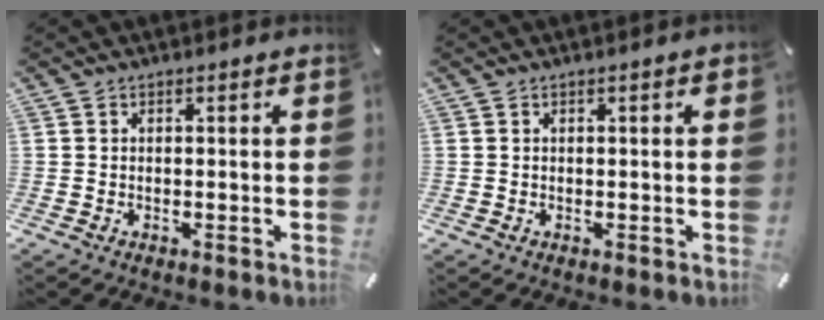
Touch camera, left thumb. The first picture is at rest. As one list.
[{"total": 1.0, "force": [0.2, 0.1, 1.0], "torque": [-0.018, 0.000, 0.002]}]